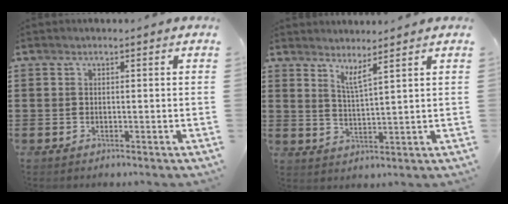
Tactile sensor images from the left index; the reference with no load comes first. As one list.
[{"total": 3.4, "force": [2.9, -0.4, 1.6], "torque": [-0.040, -0.011, 0.052]}]